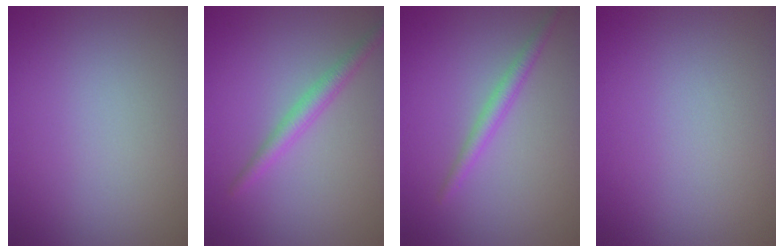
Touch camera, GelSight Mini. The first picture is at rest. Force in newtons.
{"total": 2.2, "press": 2.2, "slide": 0.1}
{"total": 1.8, "press": 1.8, "slide": 0.1}
{"total": 0.0}